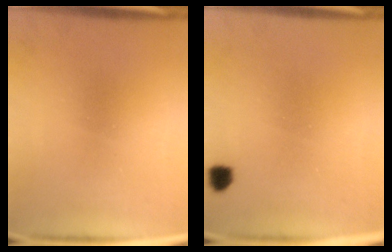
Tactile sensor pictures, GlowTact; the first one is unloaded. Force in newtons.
{"total": 2.0}